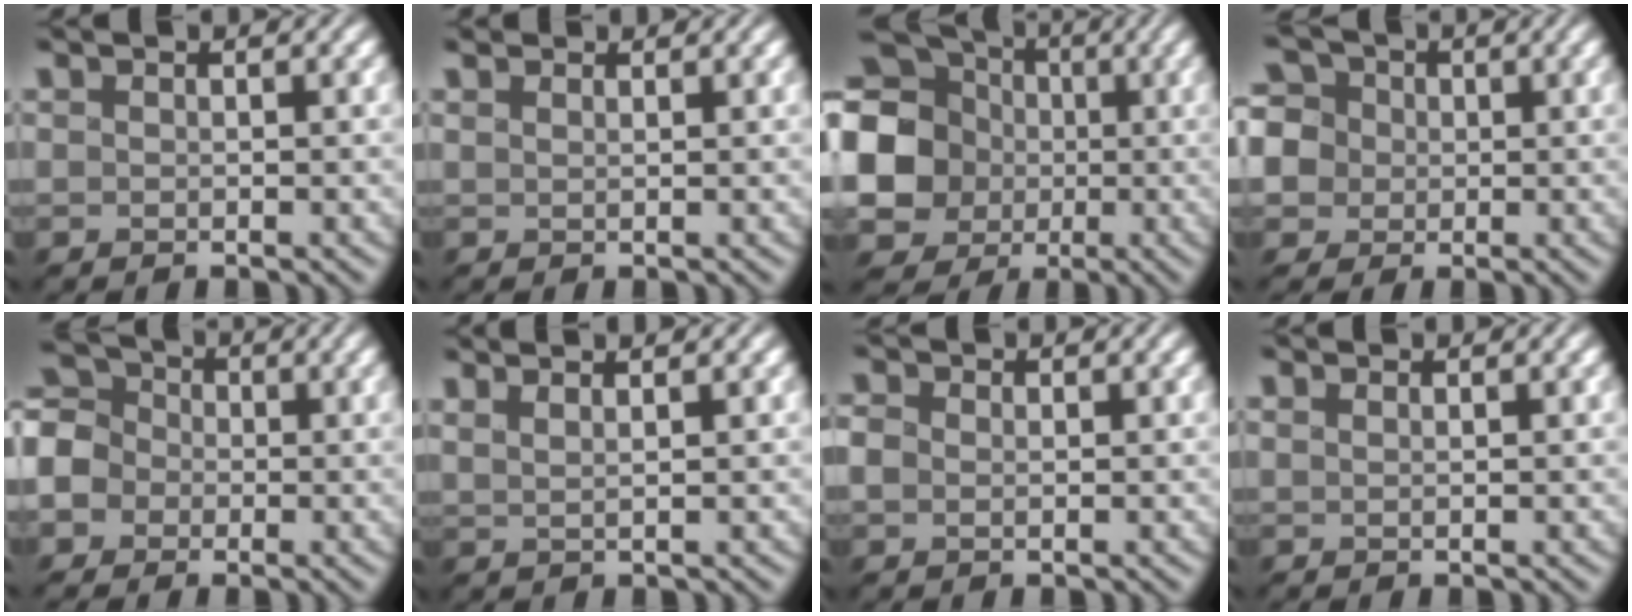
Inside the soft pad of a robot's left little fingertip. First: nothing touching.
{"total": 1.8, "force": [1.6, 0.6, 0.6], "torque": [-0.014, 0.000, 0.031]}
{"total": 14.5, "force": [-0.6, 13.3, 5.8], "torque": [-0.162, 0.014, -0.054]}
{"total": 10.8, "force": [3.2, 8.8, 5.2], "torque": [-0.107, 0.035, 0.024]}
{"total": 8.7, "force": [-2.3, 7.7, 3.3], "torque": [-0.088, 0.008, -0.075]}
{"total": 3.4, "force": [2.1, 1.2, 2.4], "torque": [-0.010, 0.023, -0.003]}
{"total": 1.4, "force": [-0.1, 1.2, 0.6], "torque": [-0.014, -0.001, -0.005]}
{"total": 0.0}